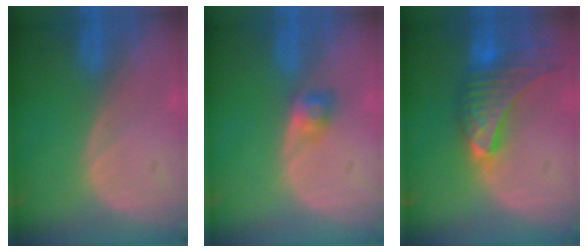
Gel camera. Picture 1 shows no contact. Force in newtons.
{"total": 2.5, "press": 2.4, "slide": 0.8}
{"total": 9.7, "press": 8.6, "slide": 4.4}